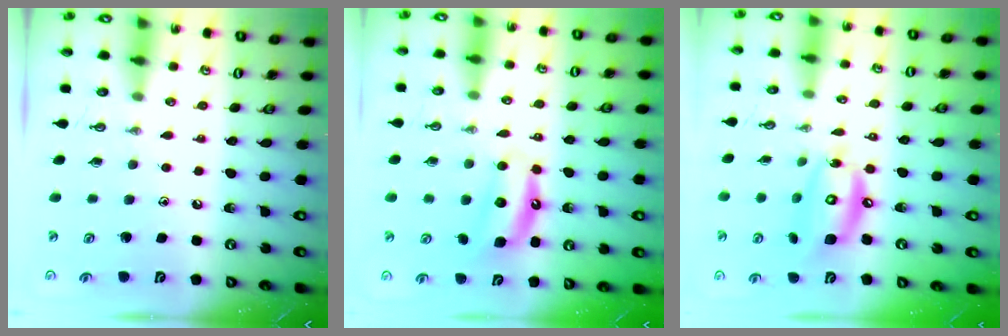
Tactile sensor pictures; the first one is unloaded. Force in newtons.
{"total": 6.6, "press": 6.6, "slide": 0.5}
{"total": 13.2, "press": 13.2, "slide": 1.5}